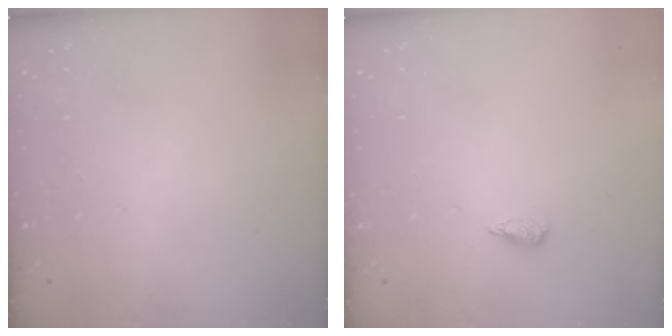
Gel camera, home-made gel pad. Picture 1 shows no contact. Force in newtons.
{"total": 2.2, "press": 2.2, "slide": 0.4}